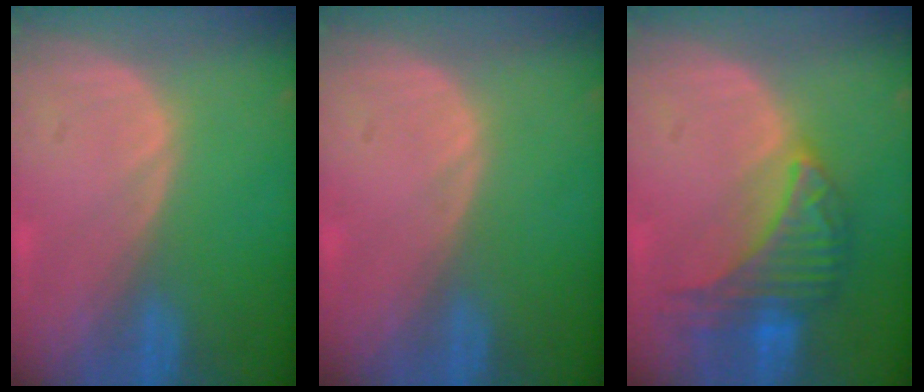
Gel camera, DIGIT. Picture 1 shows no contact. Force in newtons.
{"total": 0.0}
{"total": 7.7, "press": 7.7, "slide": 0.3}